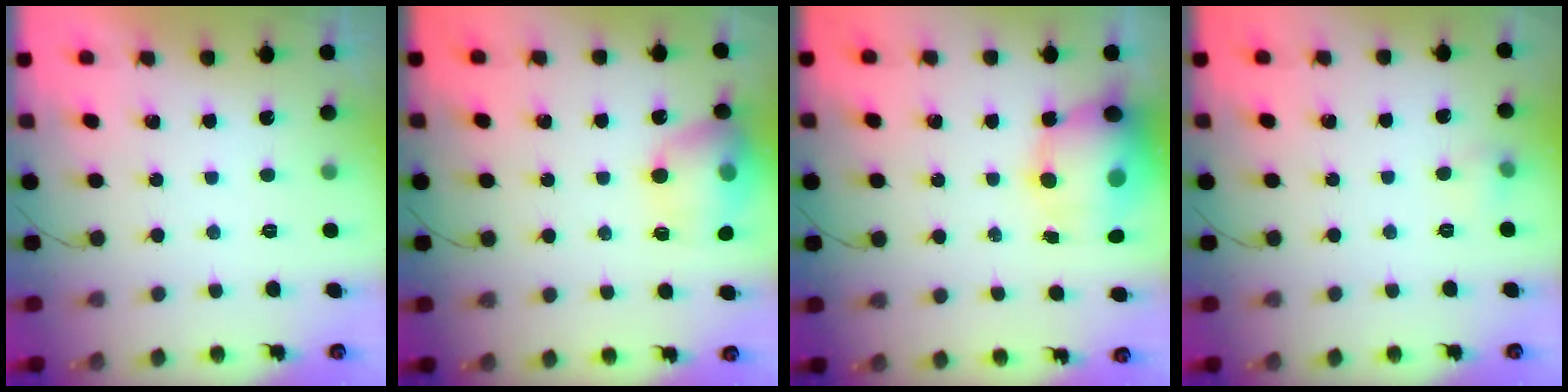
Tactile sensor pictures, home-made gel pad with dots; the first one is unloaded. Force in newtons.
{"total": 15.3, "press": 15.1, "slide": 2.0}
{"total": 13.4, "press": 12.9, "slide": 3.5}
{"total": 5.0, "press": 3.7, "slide": 3.5}